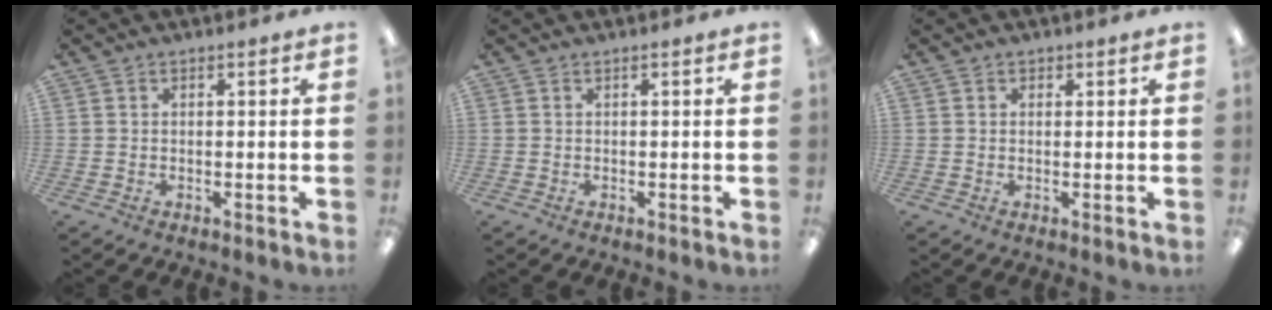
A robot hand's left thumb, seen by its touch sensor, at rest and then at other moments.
{"total": 0.0}
{"total": 1.1, "force": [0.5, 1.0, 0.1], "torque": [0.006, 0.000, 0.007]}